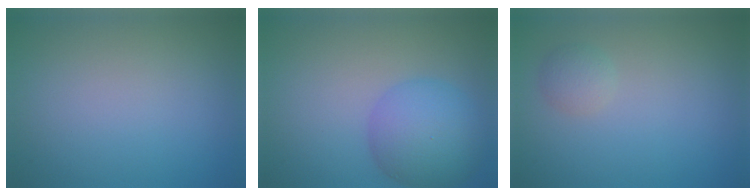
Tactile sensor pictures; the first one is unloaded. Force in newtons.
{"total": 6.2, "press": 6.2, "slide": 0.1}
{"total": 1.3, "press": 1.3, "slide": 0.1}